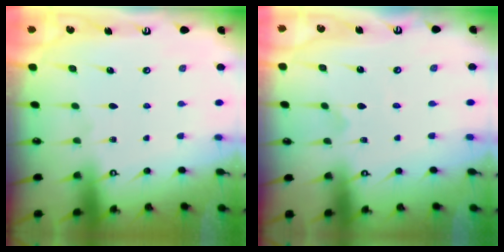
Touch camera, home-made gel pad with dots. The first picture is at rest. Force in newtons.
{"total": 0.0}